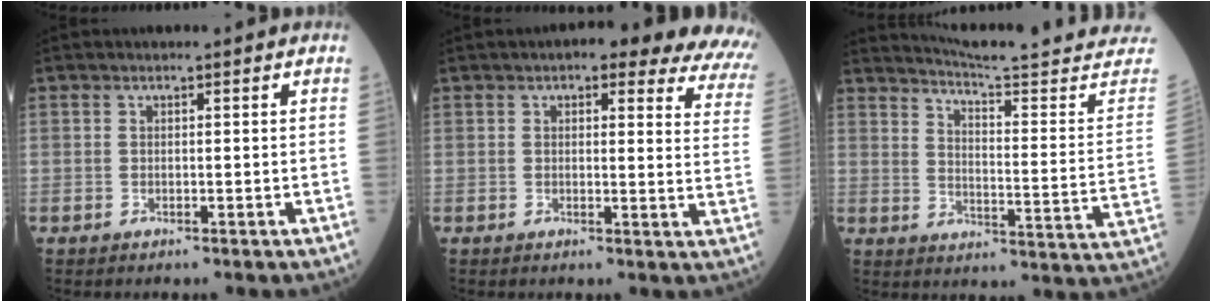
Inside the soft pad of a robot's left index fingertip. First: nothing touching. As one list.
[{"total": 17.9, "force": [15.2, 3.6, 8.8], "torque": [-0.088, -0.021, 0.146]}, {"total": 21.2, "force": [20.1, -2.0, 6.4], "torque": [-0.098, -0.119, 0.246]}]